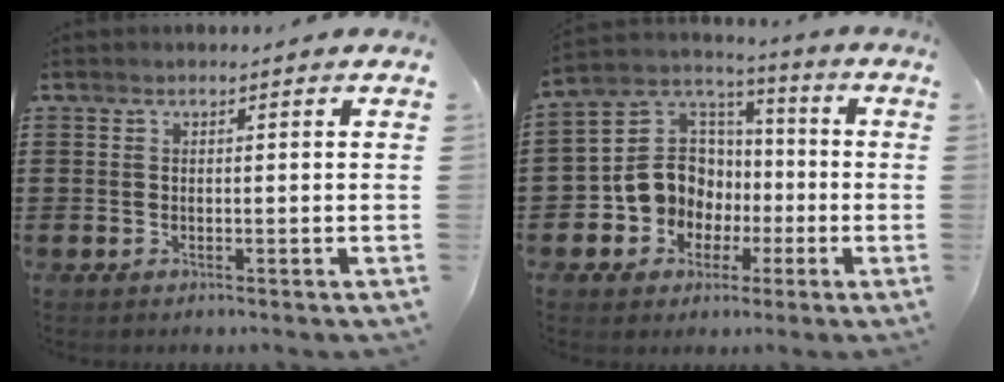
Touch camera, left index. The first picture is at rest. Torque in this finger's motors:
{"motor_torque": [1.51, 0.63, 0.63, 0.14]}